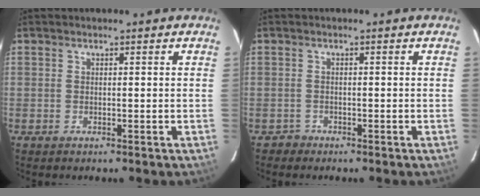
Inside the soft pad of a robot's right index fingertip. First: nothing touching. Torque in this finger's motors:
{"motor_torque": [0.03, -0.07, 0.03, 0.00]}